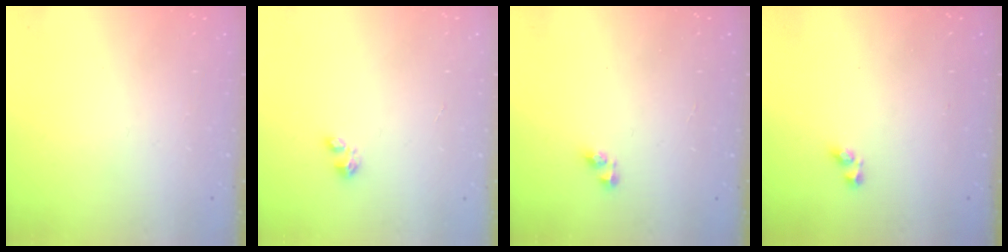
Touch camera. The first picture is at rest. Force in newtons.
{"total": 2.5, "press": 2.4, "slide": 0.4}
{"total": 3.3, "press": 3.3, "slide": 0.4}
{"total": 2.9, "press": 2.8, "slide": 0.6}